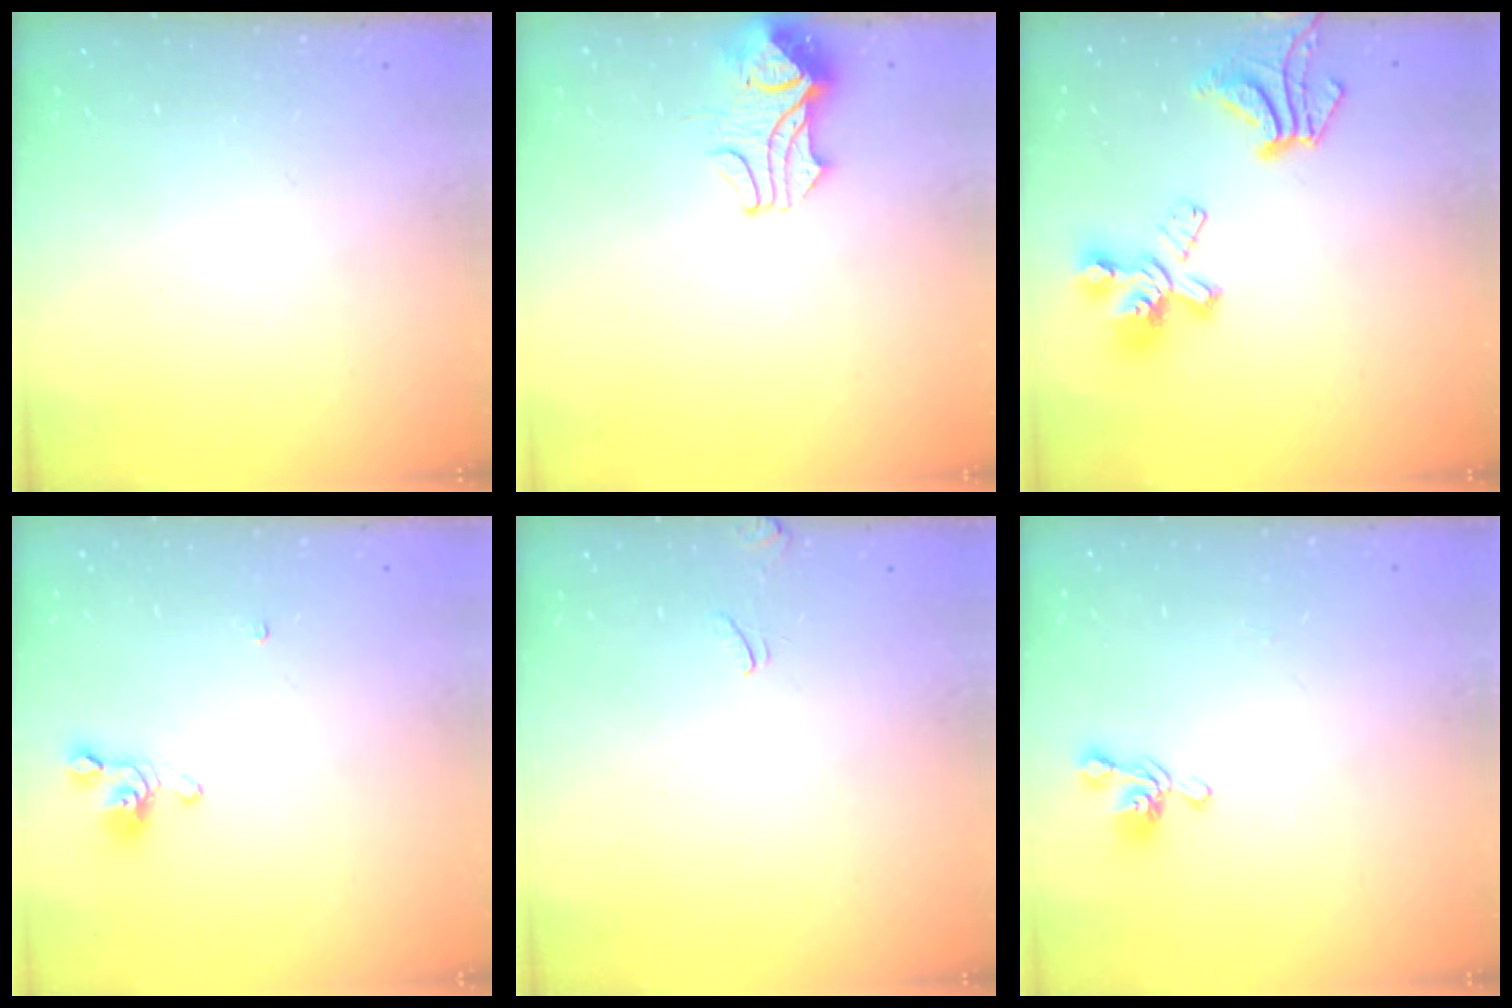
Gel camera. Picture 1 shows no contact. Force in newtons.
{"total": 2.3, "press": 2.2, "slide": 0.8}
{"total": 8.7, "press": 8.3, "slide": 2.6}
{"total": 3.9, "press": 3.9, "slide": 0.5}
{"total": 2.0, "press": 2.0, "slide": 0.4}
{"total": 3.1, "press": 3.0, "slide": 0.6}